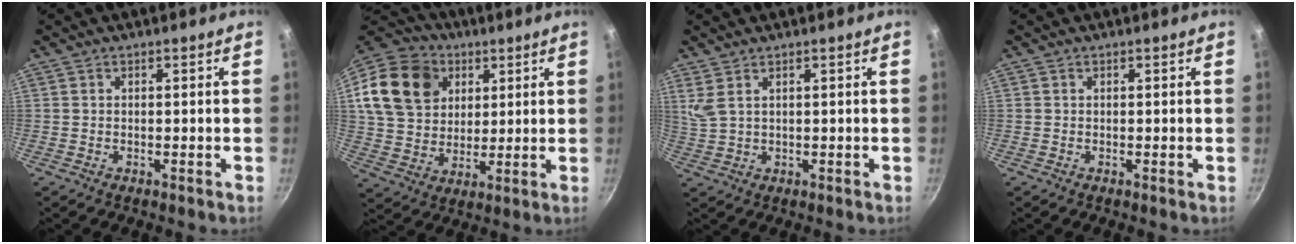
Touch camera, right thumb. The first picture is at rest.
{"total": 21.6, "force": [8.3, 16.9, 10.5], "torque": [-0.212, 0.015, 0.155]}
{"total": 3.2, "force": [1.8, 1.3, 2.3], "torque": [-0.050, -0.009, 0.044]}
{"total": 0.0}